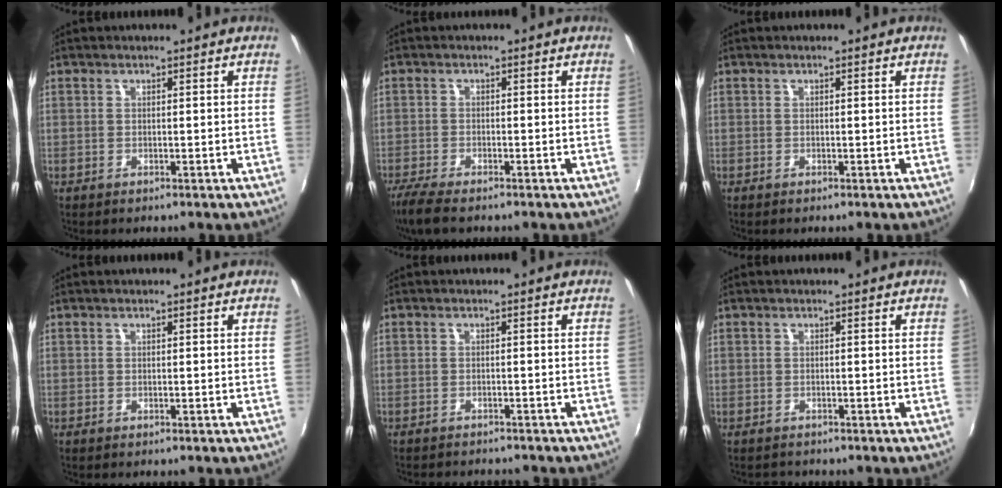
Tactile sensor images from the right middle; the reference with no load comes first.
{"total": 5.9, "force": [-4.8, 1.2, 3.4], "torque": [-0.092, -0.025, -0.090]}
{"total": 0.0}
{"total": 0.0}
{"total": 4.5, "force": [-4.2, 0.8, 1.3], "torque": [-0.036, -0.014, -0.063]}
{"total": 1.3, "force": [-1.0, 0.7, -0.2], "torque": [-0.001, 0.001, -0.018]}